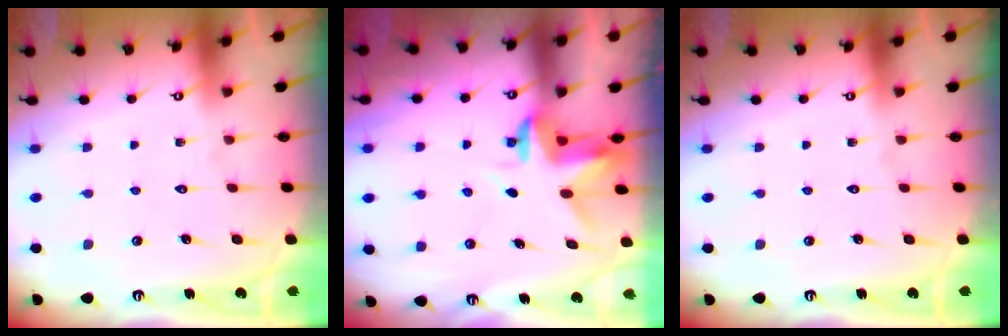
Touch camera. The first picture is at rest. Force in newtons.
{"total": 3.4, "press": 3.4, "slide": 0.4}
{"total": 0.0}